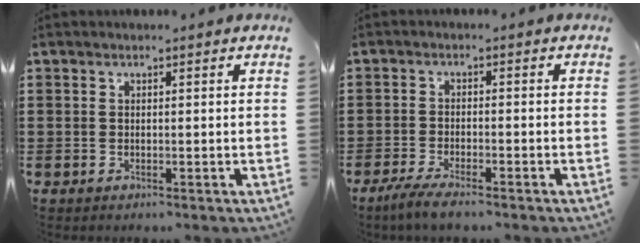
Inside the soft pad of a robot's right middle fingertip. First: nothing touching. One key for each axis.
{"total": 3.6, "fx": -3.2, "fy": 0.3, "fz": 1.6, "tx": -0.041, "ty": -0.006, "tz": -0.065}